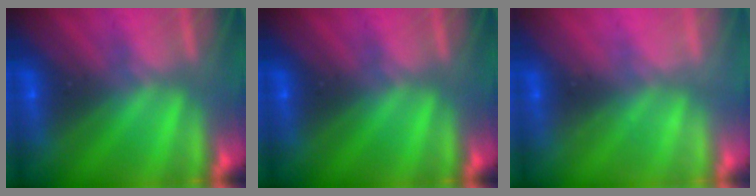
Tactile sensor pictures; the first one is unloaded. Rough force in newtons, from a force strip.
{"total": 0.0}
{"total": 2.0}